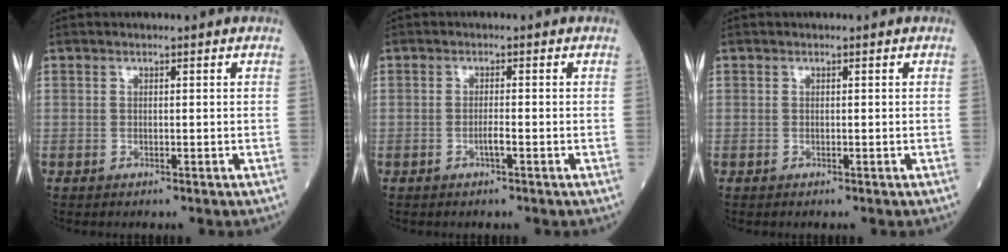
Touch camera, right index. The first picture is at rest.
{"total": 1.5, "force": [-0.6, -0.1, 1.3], "torque": [-0.026, 0.000, -0.013]}
{"total": 0.0}